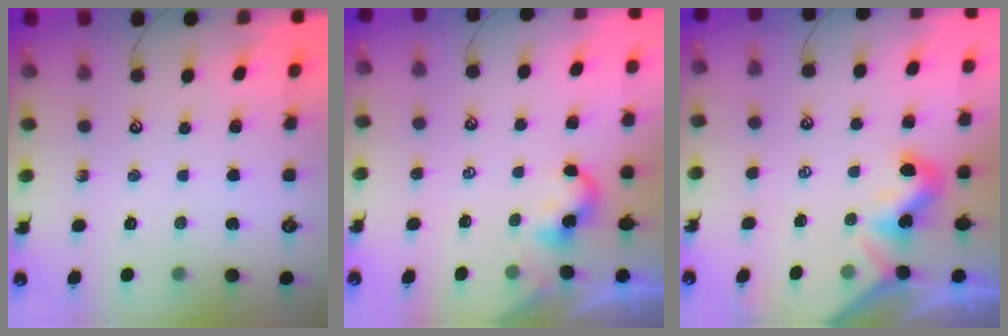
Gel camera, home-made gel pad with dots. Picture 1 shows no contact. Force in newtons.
{"total": 1.6, "press": 1.5, "slide": 0.2}
{"total": 1.7, "press": 1.7, "slide": 0.1}